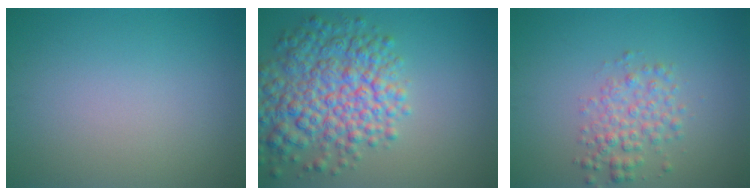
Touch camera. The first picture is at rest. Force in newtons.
{"total": 8.0, "press": 8.0, "slide": 0.2}
{"total": 2.9, "press": 2.9, "slide": 0.1}